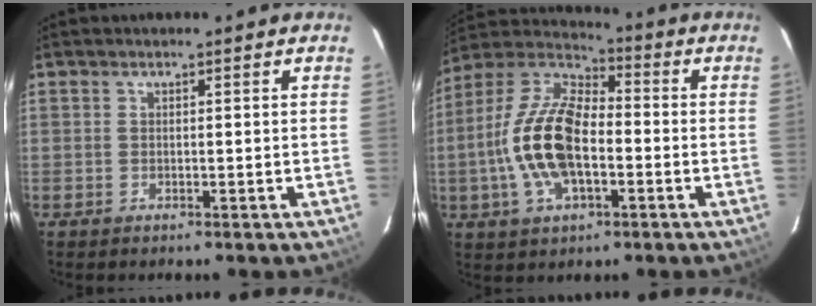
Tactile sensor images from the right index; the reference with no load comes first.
{"total": 16.7, "force": [-3.2, 8.2, 14.2], "torque": [-0.296, 0.006, -0.065]}